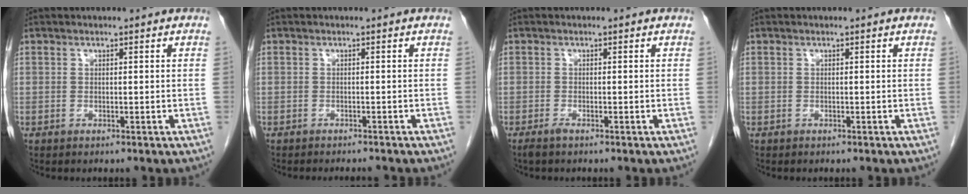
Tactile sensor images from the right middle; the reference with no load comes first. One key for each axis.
{"total": 3.6, "fx": -3.4, "fy": 0.3, "fz": 1.1, "tx": -0.011, "ty": -0.007, "tz": -0.044}
{"total": 1.1, "fx": -0.8, "fy": 0.0, "fz": 0.6, "tx": -0.018, "ty": -0.004, "tz": -0.016}
{"total": 0.0}